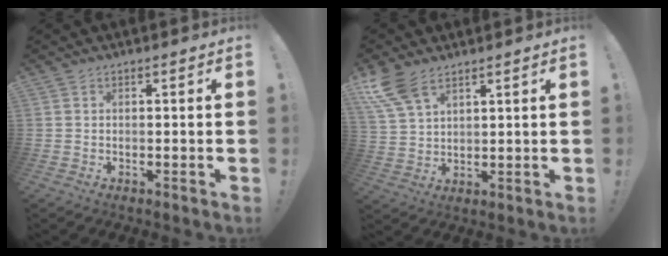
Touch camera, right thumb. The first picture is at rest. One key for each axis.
{"total": 9.5, "fx": 6.2, "fy": 4.6, "fz": 5.5, "tx": -0.111, "ty": -0.023, "tz": 0.120}